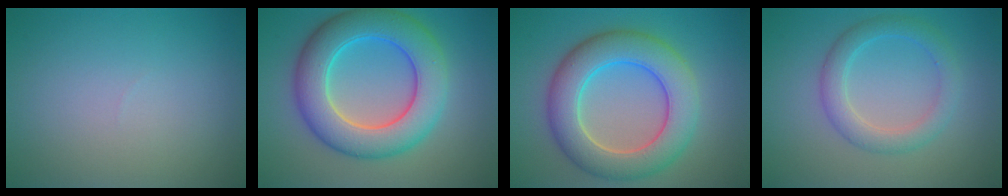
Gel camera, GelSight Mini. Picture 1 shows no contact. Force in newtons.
{"total": 9.0, "press": 9.0, "slide": 0.2}
{"total": 8.1, "press": 8.1, "slide": 0.4}
{"total": 3.2, "press": 3.2, "slide": 0.2}